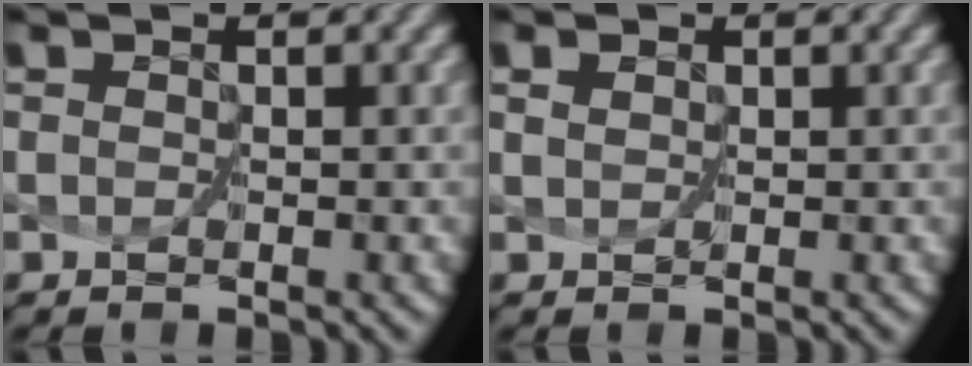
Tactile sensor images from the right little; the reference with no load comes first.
{"total": 1.4, "force": [0.8, 0.9, 0.7], "torque": [-0.017, 0.004, 0.009]}